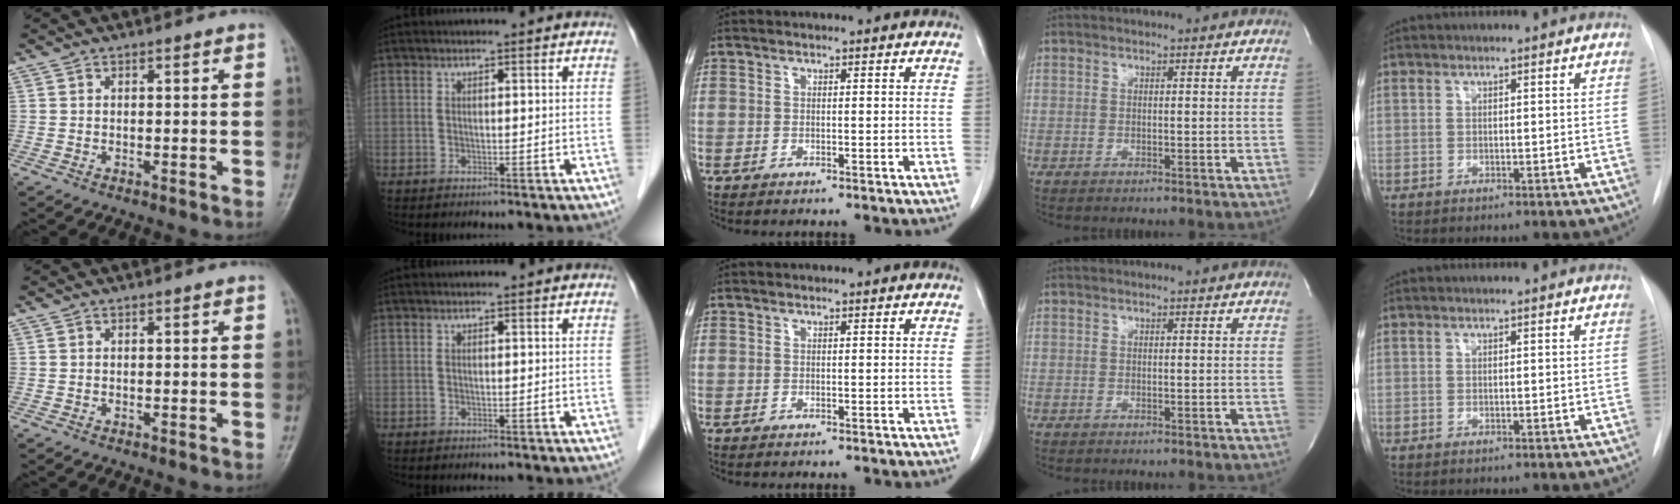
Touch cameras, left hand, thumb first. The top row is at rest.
{}